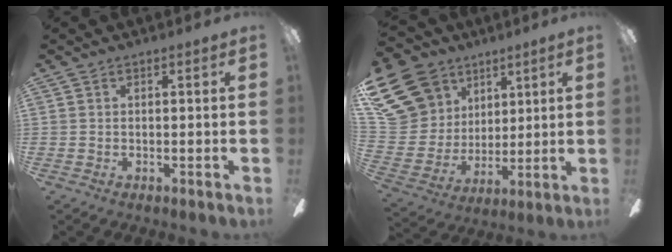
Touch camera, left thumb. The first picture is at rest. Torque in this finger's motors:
{"motor_torque": [0.50, 0.58, 1.10, -1.67, 0.15]}